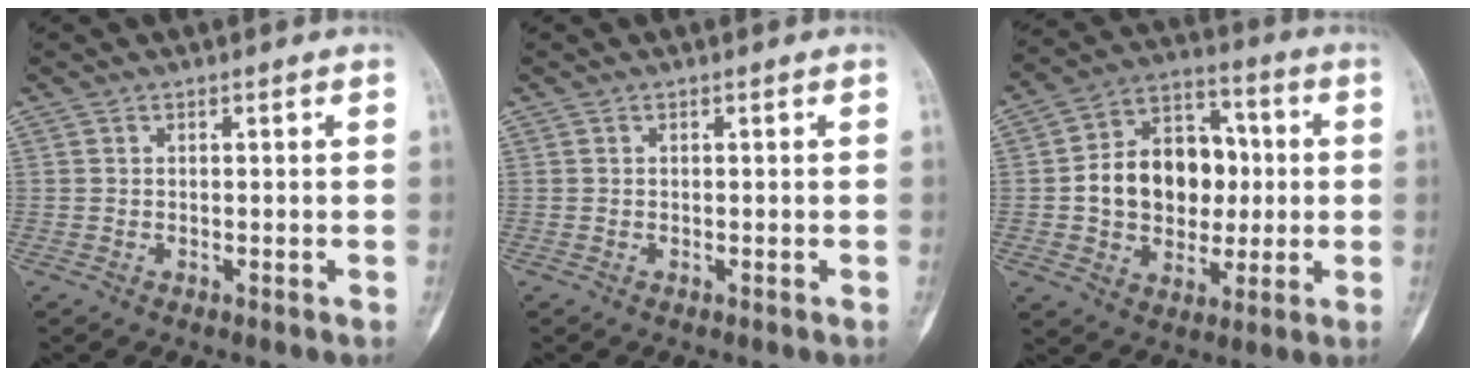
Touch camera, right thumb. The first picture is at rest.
{"total": 0.0}
{"total": 17.0, "force": [0.3, 12.7, 11.3], "torque": [-0.139, 0.030, 0.007]}